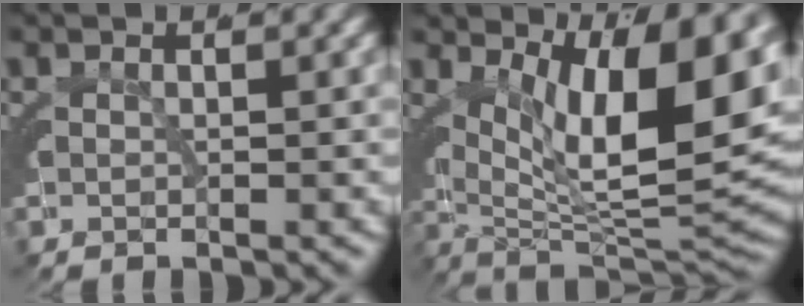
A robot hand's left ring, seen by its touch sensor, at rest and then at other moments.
{"total": 14.6, "force": [2.9, 6.4, 12.8], "torque": [-0.163, -0.003, 0.053]}